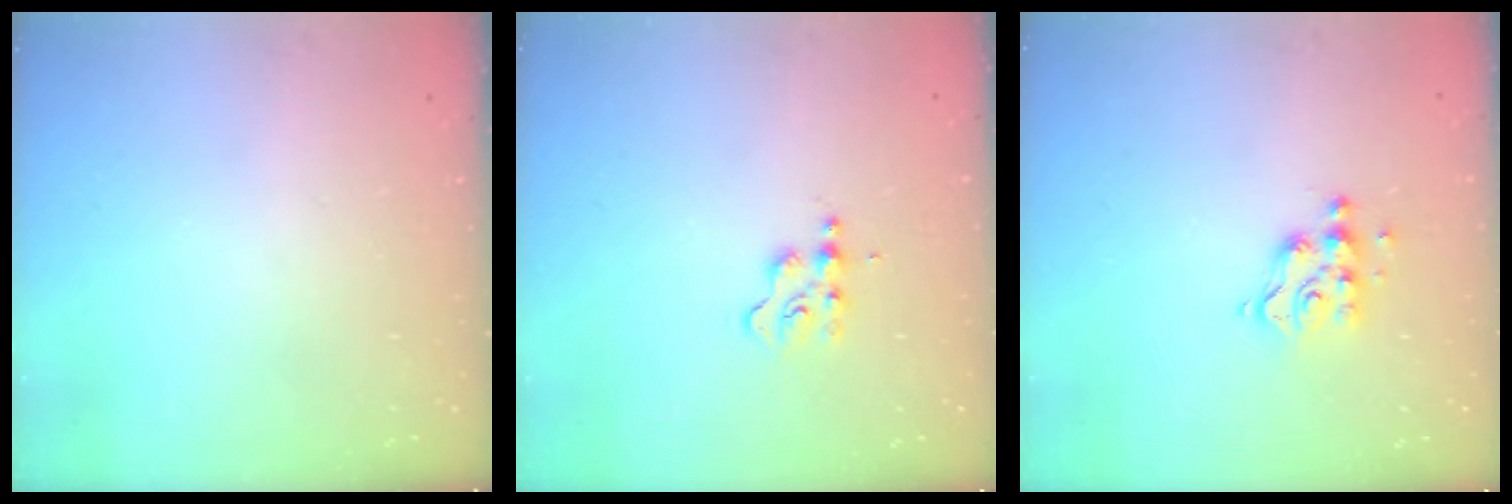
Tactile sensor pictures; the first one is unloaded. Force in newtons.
{"total": 2.7, "press": 2.7, "slide": 0.3}
{"total": 7.9, "press": 7.9, "slide": 0.4}